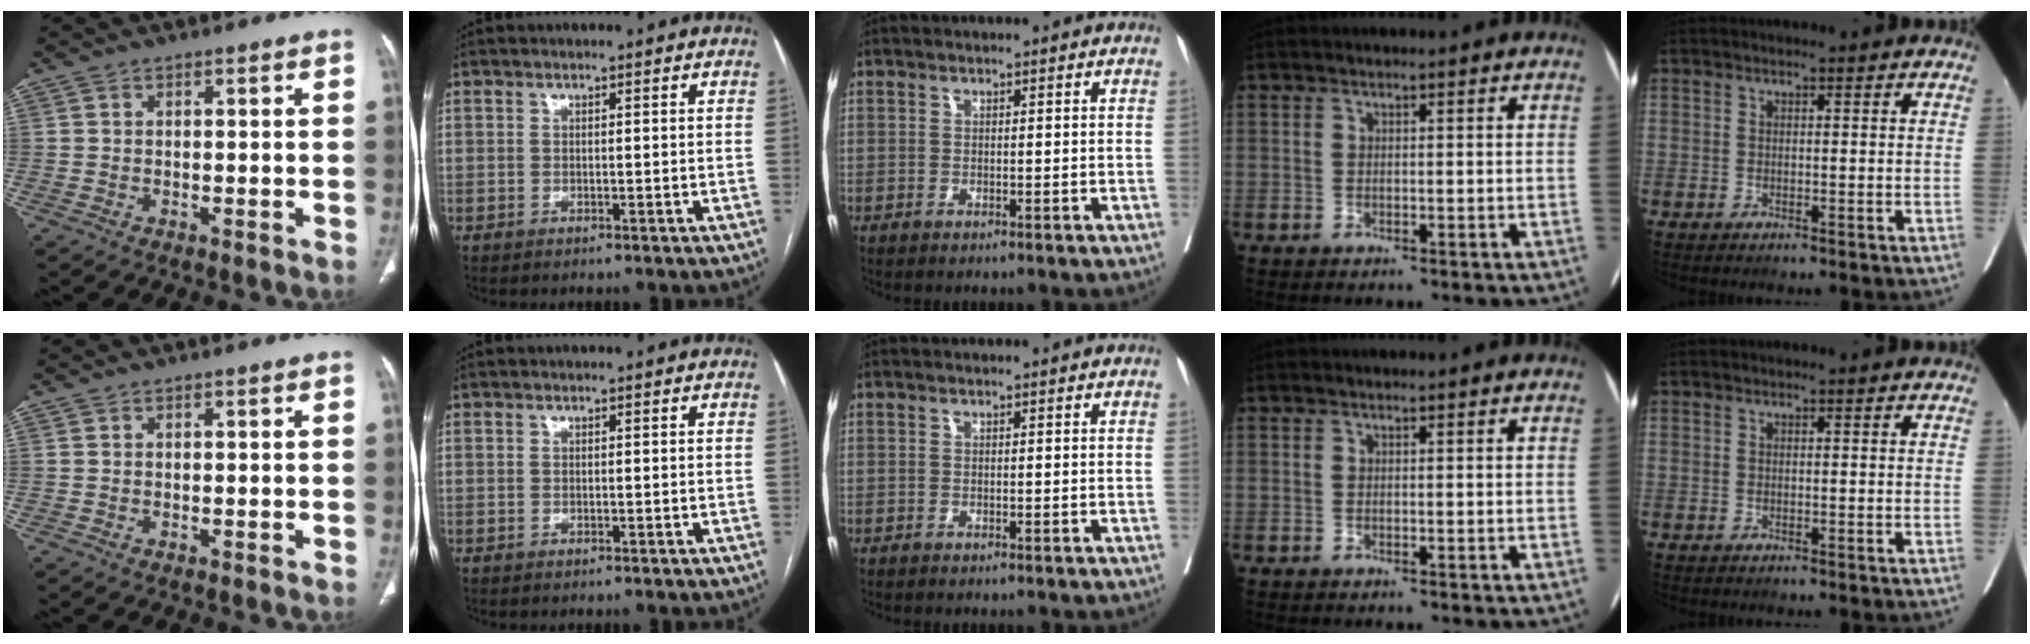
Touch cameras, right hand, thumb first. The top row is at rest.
{}